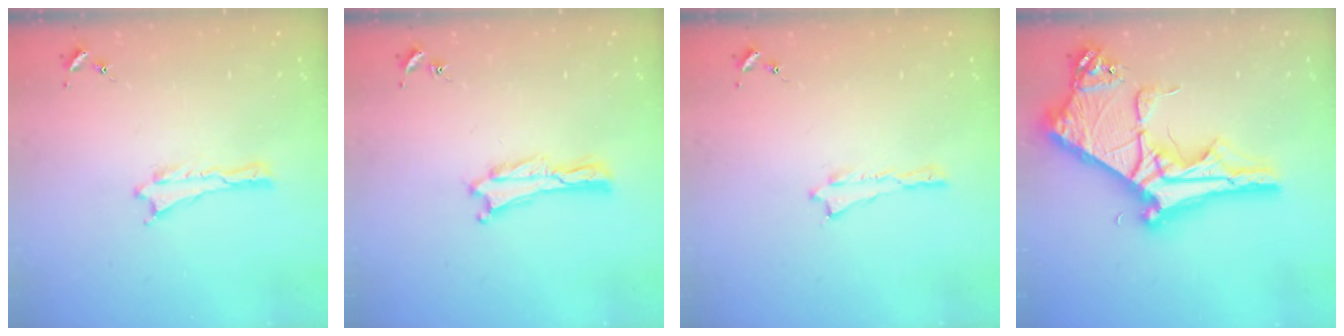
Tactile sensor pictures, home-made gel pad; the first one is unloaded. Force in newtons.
{"total": 0.0}
{"total": 0.0}
{"total": 11.6, "press": 11.6, "slide": 1.2}